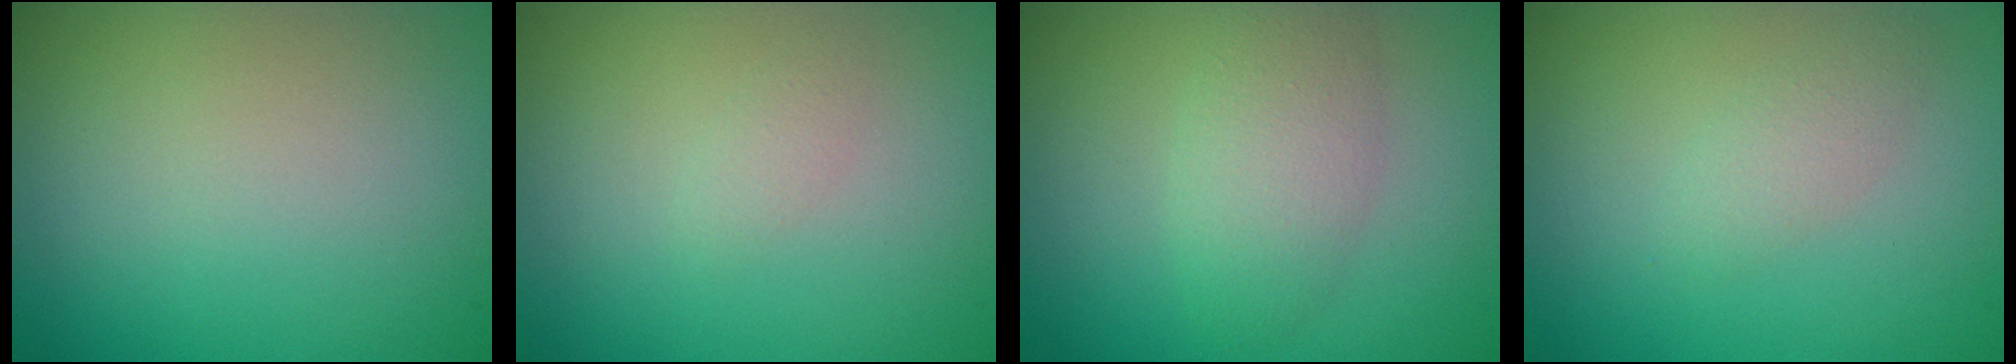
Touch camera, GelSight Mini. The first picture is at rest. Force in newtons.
{"total": 0.7, "press": 0.7, "slide": 0.1}
{"total": 3.2, "press": 3.2, "slide": 0.1}
{"total": 1.5, "press": 1.5, "slide": 0.1}